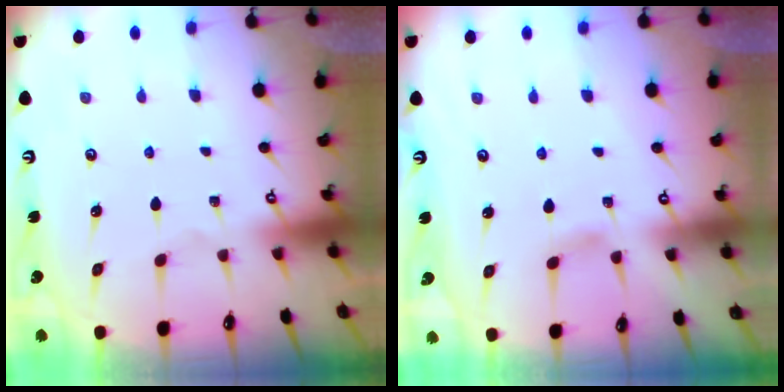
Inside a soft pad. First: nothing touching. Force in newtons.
{"total": 3.5, "press": 3.5, "slide": 0.6}